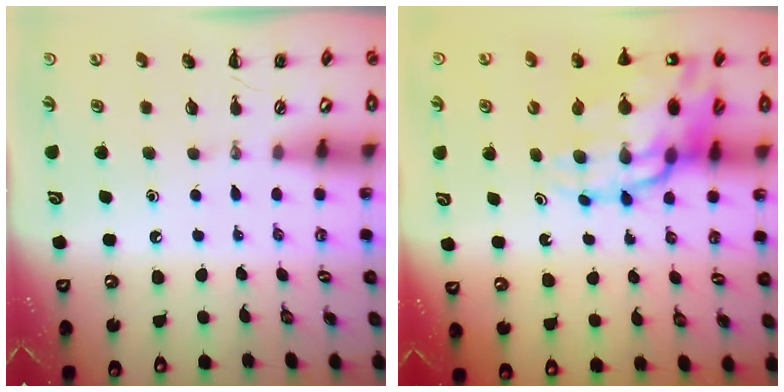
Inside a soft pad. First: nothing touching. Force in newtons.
{"total": 19.3, "press": 18.7, "slide": 5.0}